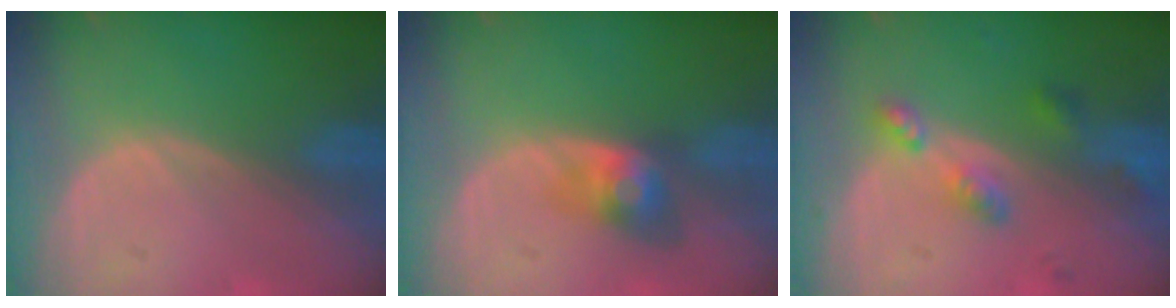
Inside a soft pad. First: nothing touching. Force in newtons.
{"total": 4.0, "press": 4.0, "slide": 0.2}
{"total": 5.3, "press": 4.8, "slide": 2.2}